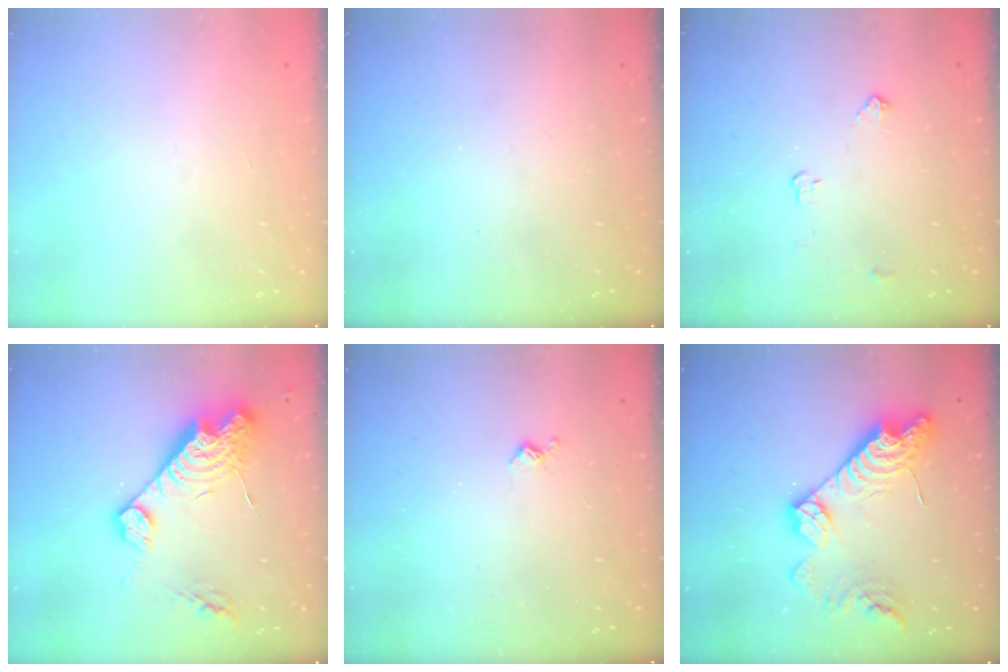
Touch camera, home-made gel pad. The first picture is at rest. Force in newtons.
{"total": 0.0}
{"total": 3.7, "press": 3.6, "slide": 0.5}
{"total": 17.3, "press": 17.2, "slide": 1.6}
{"total": 3.9, "press": 3.9, "slide": 0.8}
{"total": 16.1, "press": 16.1, "slide": 0.9}